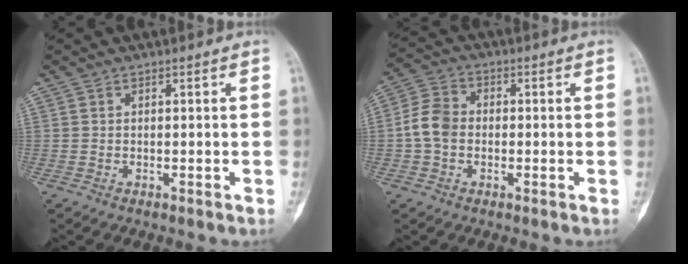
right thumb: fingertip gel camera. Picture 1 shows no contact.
{"total": 6.7, "force": [-0.6, 5.2, 4.2], "torque": [-0.076, 0.019, -0.022]}